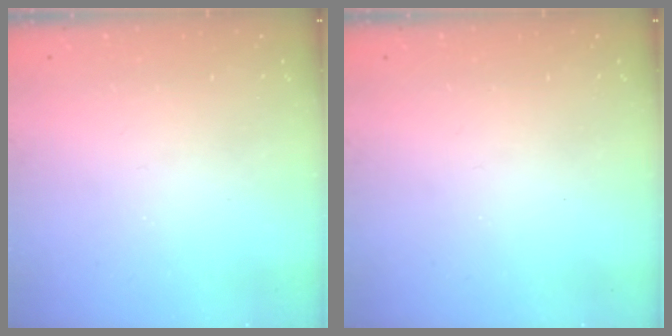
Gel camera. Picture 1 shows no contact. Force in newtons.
{"total": 0.0}